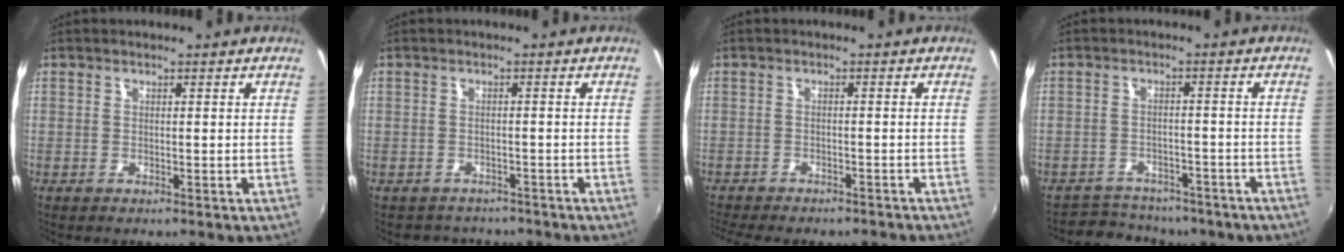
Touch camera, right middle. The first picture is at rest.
{"total": 4.2, "force": [-3.7, 2.0, 0.1], "torque": [-0.010, 0.000, -0.056]}
{"total": 10.0, "force": [-8.8, 2.4, 4.1], "torque": [-0.095, -0.023, -0.127]}
{"total": 12.4, "force": [-10.2, 5.6, 4.2], "torque": [-0.095, 0.002, -0.135]}